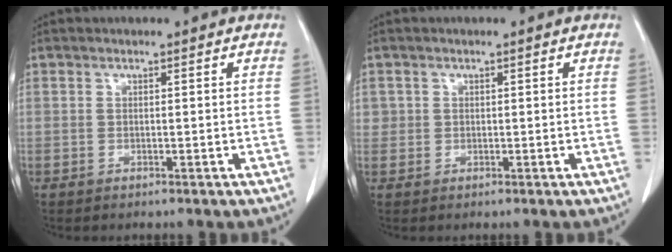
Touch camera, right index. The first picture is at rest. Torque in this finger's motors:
{"motor_torque": [0.31, 0.22, 0.14, 0.05]}